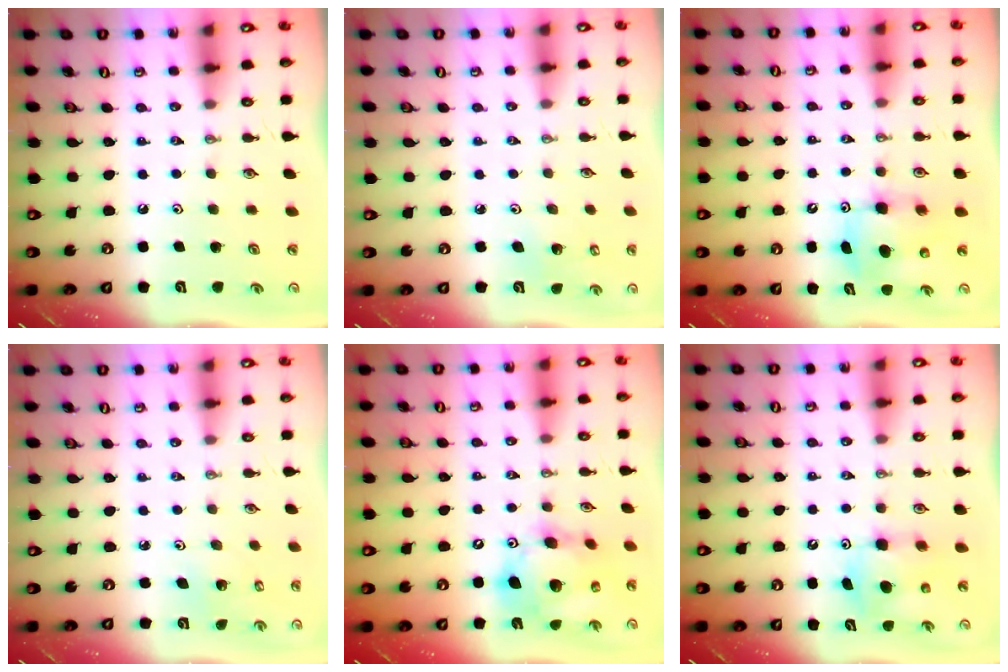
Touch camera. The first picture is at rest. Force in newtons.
{"total": 5.3, "press": 5.1, "slide": 1.3}
{"total": 8.6, "press": 8.4, "slide": 1.8}
{"total": 2.6, "press": 2.6, "slide": 0.2}
{"total": 15.9, "press": 15.7, "slide": 2.4}
{"total": 9.2, "press": 9.2, "slide": 0.6}